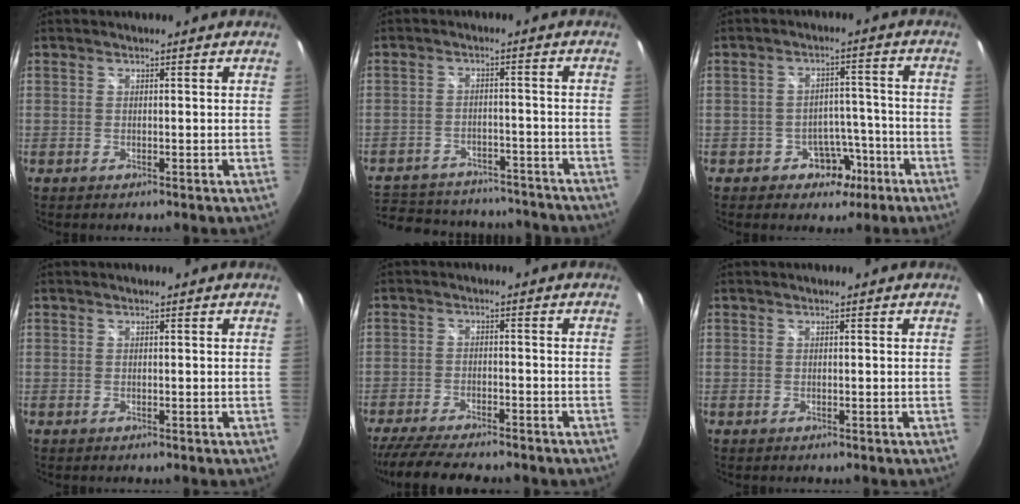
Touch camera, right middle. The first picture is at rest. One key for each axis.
{"total": 24.8, "fx": -20.3, "fy": 10.5, "fz": 9.6, "tx": -0.217, "ty": 0.016, "tz": -0.261}
{"total": 6.3, "fx": -3.7, "fy": 4.6, "fz": 2.2, "tx": -0.046, "ty": 0.019, "tz": -0.042}
{"total": 0.0}
{"total": 13.6, "fx": -11.5, "fy": 2.6, "fz": 6.7, "tx": -0.143, "ty": -0.033, "tz": -0.181}
{"total": 0.0}